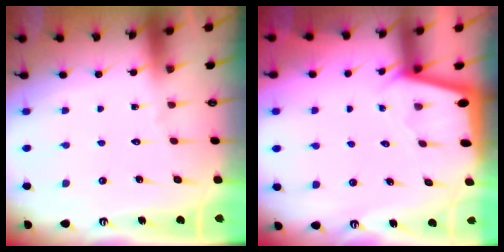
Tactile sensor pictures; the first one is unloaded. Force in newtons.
{"total": 1.9, "press": 1.9, "slide": 0.1}